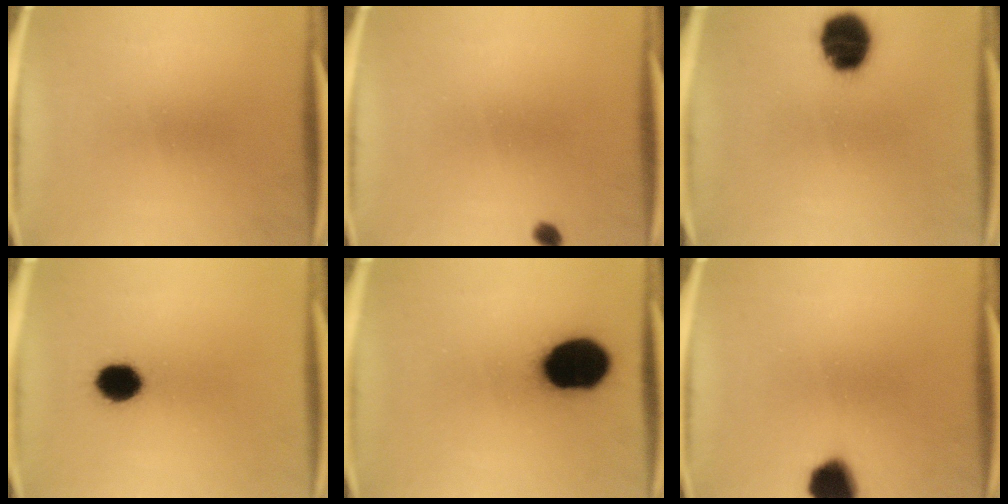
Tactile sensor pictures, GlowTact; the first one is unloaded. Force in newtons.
{"total": 1.3}
{"total": 12.8}
{"total": 8.2}
{"total": 19.3}
{"total": 8.8}